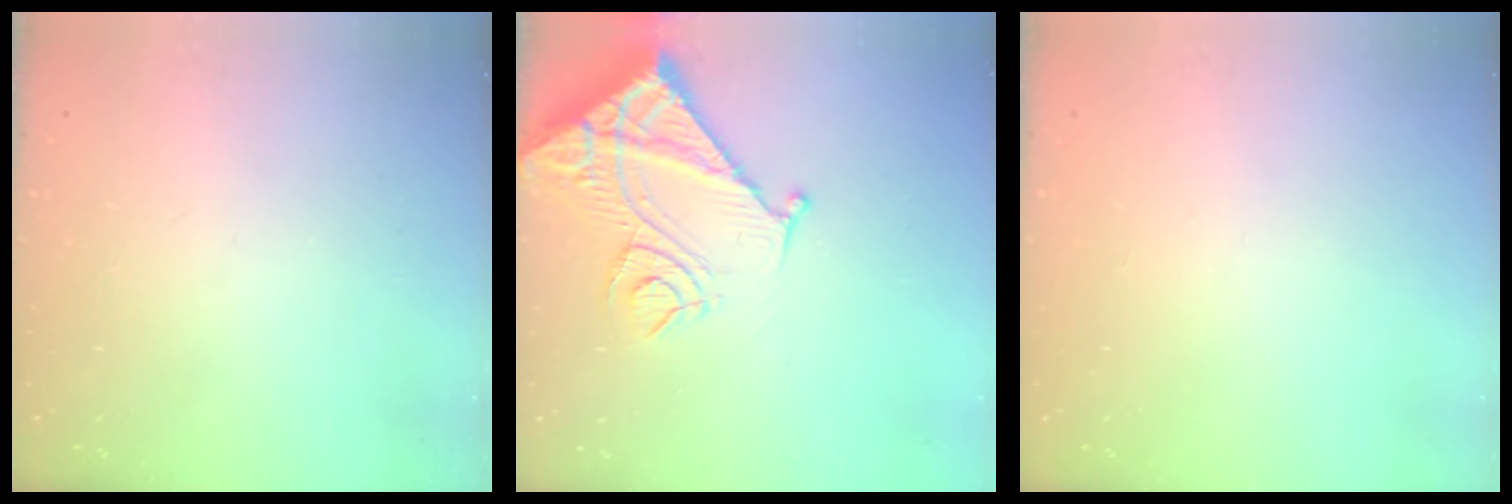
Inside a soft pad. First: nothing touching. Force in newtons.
{"total": 16.5, "press": 16.4, "slide": 2.0}
{"total": 0.0}